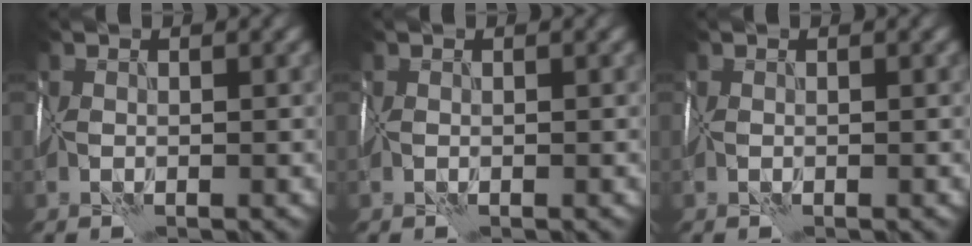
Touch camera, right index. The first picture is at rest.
{"total": 0.0}
{"total": 0.0}